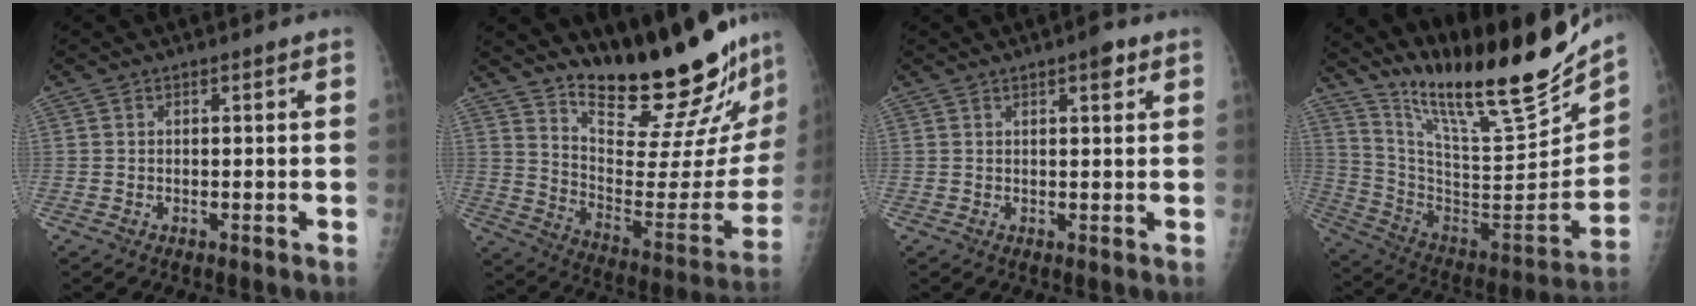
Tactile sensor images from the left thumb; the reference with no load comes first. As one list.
[{"total": 25.4, "force": [21.7, 4.5, 12.5], "torque": [-0.156, -0.176, 0.314]}, {"total": 2.8, "force": [1.6, 0.9, 2.1], "torque": [-0.022, -0.004, 0.019]}, {"total": 26.8, "force": [21.6, 4.6, 15.1], "torque": [-0.224, -0.115, 0.355]}]